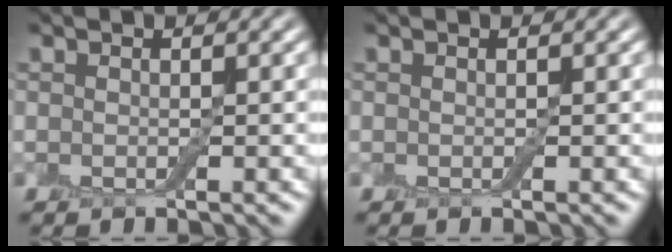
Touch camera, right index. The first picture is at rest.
{"total": 0.0}